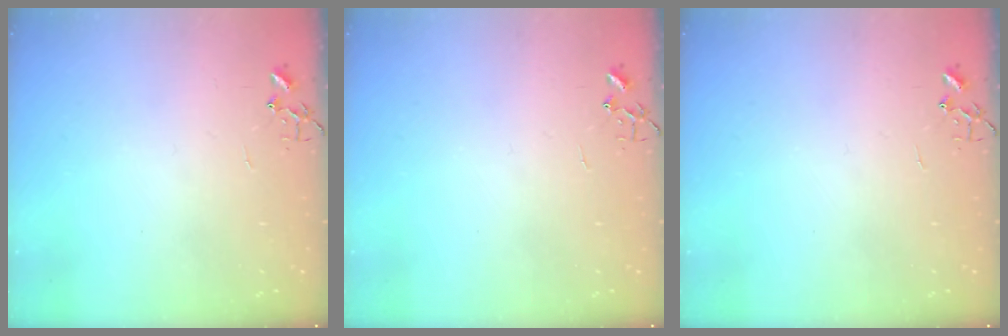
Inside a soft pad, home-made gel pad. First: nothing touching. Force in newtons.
{"total": 0.0}
{"total": 0.0}